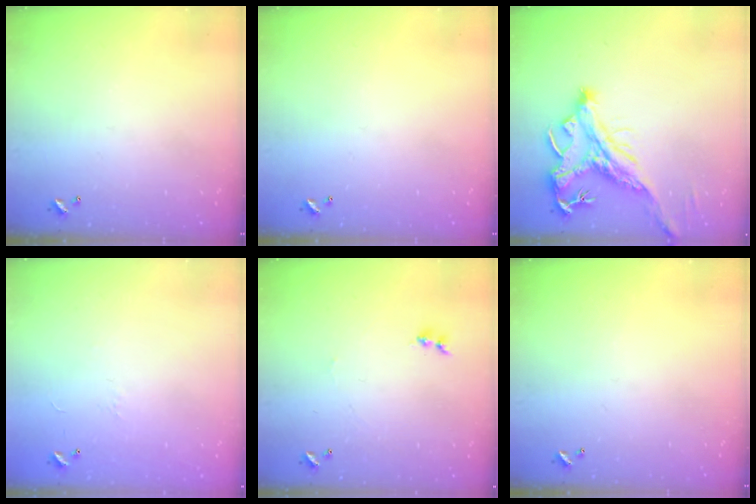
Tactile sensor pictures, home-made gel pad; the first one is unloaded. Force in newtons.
{"total": 0.0}
{"total": 4.1, "press": 3.8, "slide": 1.5}
{"total": 7.1, "press": 7.1, "slide": 0.8}
{"total": 1.1, "press": 0.9, "slide": 0.5}
{"total": 0.0}